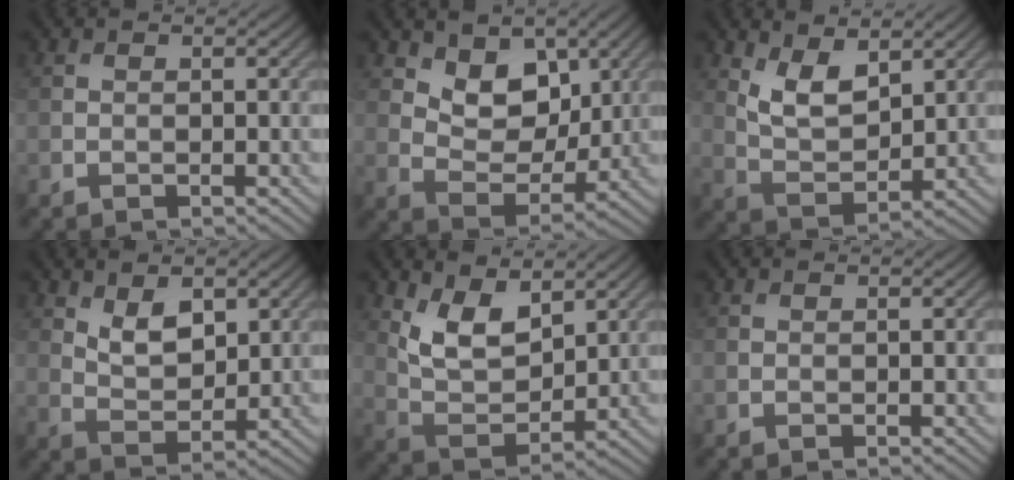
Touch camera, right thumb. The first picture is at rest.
{"total": 7.1, "force": [3.8, 4.4, 4.1], "torque": [-0.086, -0.019, 0.058]}
{"total": 6.1, "force": [3.3, 3.0, 4.2], "torque": [-0.090, -0.013, 0.066]}
{"total": 4.9, "force": [2.4, 2.7, 3.3], "torque": [-0.067, -0.008, 0.048]}
{"total": 7.6, "force": [4.0, 3.9, 5.1], "torque": [-0.109, -0.015, 0.076]}
{"total": 0.0}